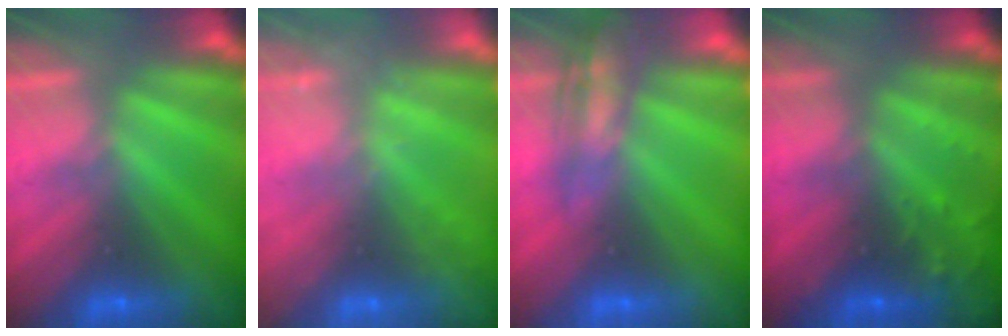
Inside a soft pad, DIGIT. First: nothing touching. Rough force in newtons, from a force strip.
{"total": 2.3}
{"total": 2.6}
{"total": 8.6}